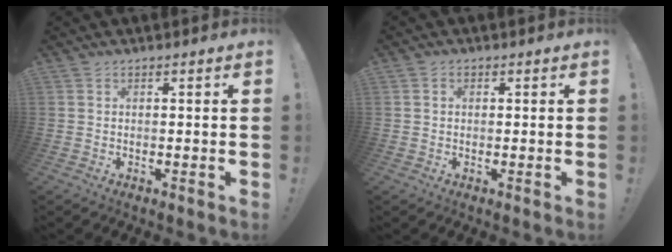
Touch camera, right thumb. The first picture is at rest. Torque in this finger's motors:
{"motor_torque": [-0.35, 0.12, -0.07, 0.03, -0.05]}